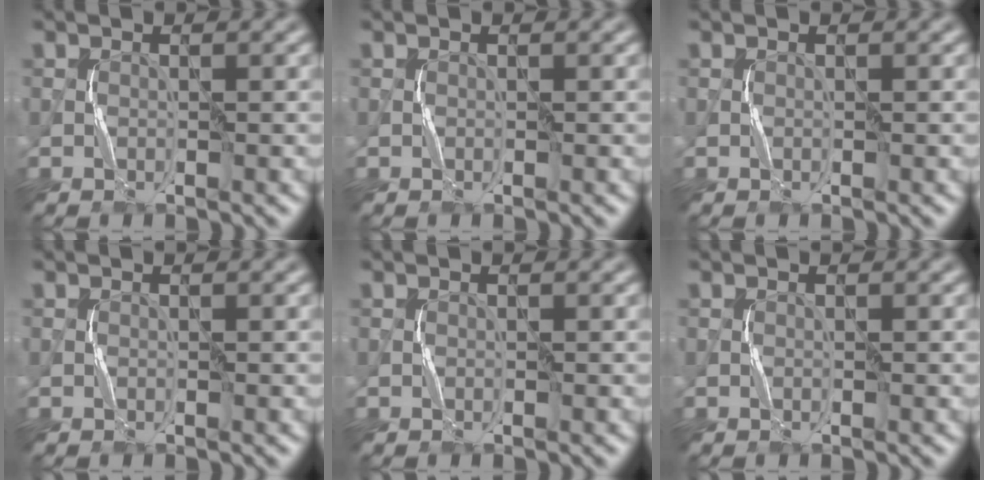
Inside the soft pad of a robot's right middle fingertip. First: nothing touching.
{"total": 0.0}
{"total": 0.0}
{"total": 0.0}
{"total": 0.0}
{"total": 0.0}